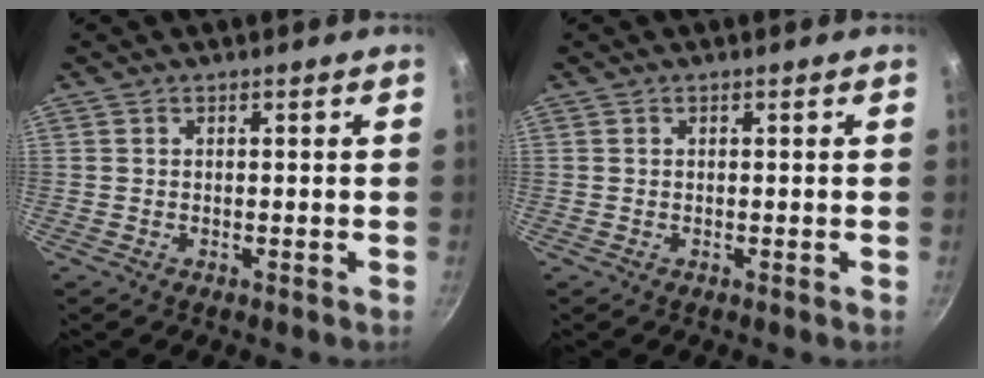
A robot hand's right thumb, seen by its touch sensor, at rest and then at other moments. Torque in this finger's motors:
{"motor_torque": [0.01, 0.00, 0.40, 0.15, 0.07]}